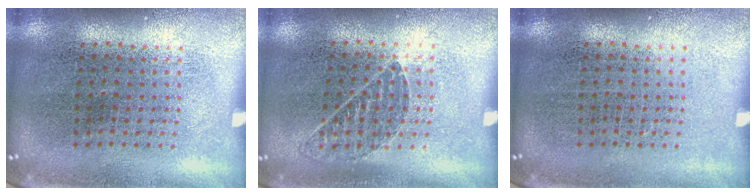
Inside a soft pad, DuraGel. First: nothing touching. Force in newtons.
{"total": 0.8, "press": 0.8, "slide": 0.2}
{"total": 0.0}